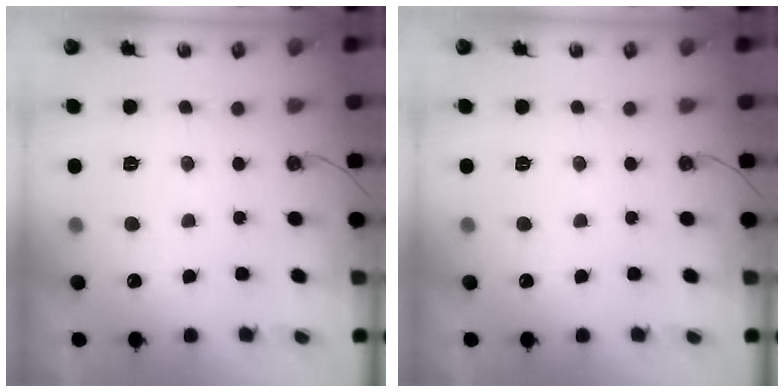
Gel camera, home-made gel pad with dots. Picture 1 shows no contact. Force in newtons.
{"total": 0.0}